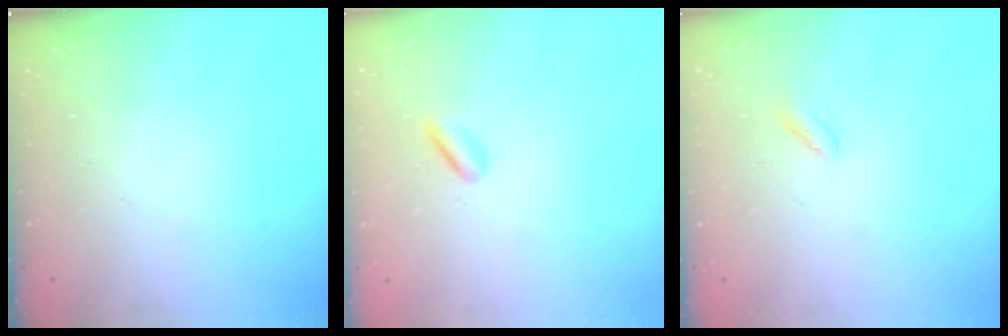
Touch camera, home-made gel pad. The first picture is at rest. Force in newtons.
{"total": 2.5, "press": 2.4, "slide": 0.7}
{"total": 1.4, "press": 1.3, "slide": 0.6}